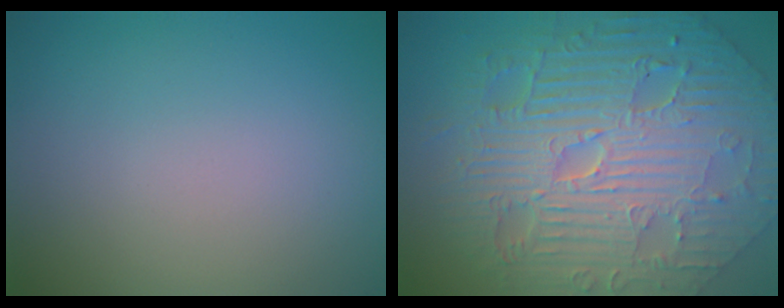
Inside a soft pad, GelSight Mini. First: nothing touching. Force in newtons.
{"total": 11.6, "press": 7.7, "slide": 8.7}